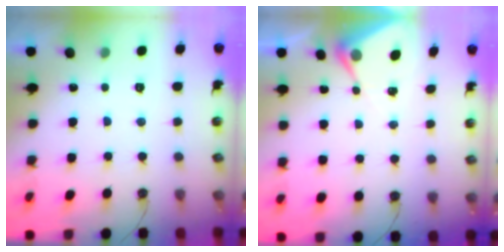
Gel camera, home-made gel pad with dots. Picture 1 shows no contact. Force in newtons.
{"total": 6.1, "press": 6.1, "slide": 0.3}